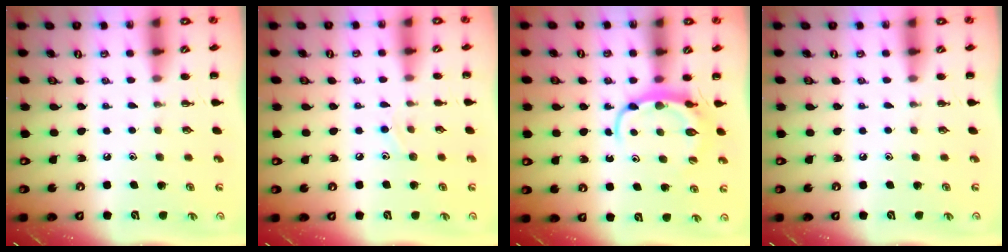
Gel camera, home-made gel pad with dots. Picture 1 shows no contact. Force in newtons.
{"total": 6.5, "press": 6.2, "slide": 1.9}
{"total": 6.4, "press": 6.3, "slide": 0.6}
{"total": 0.0}